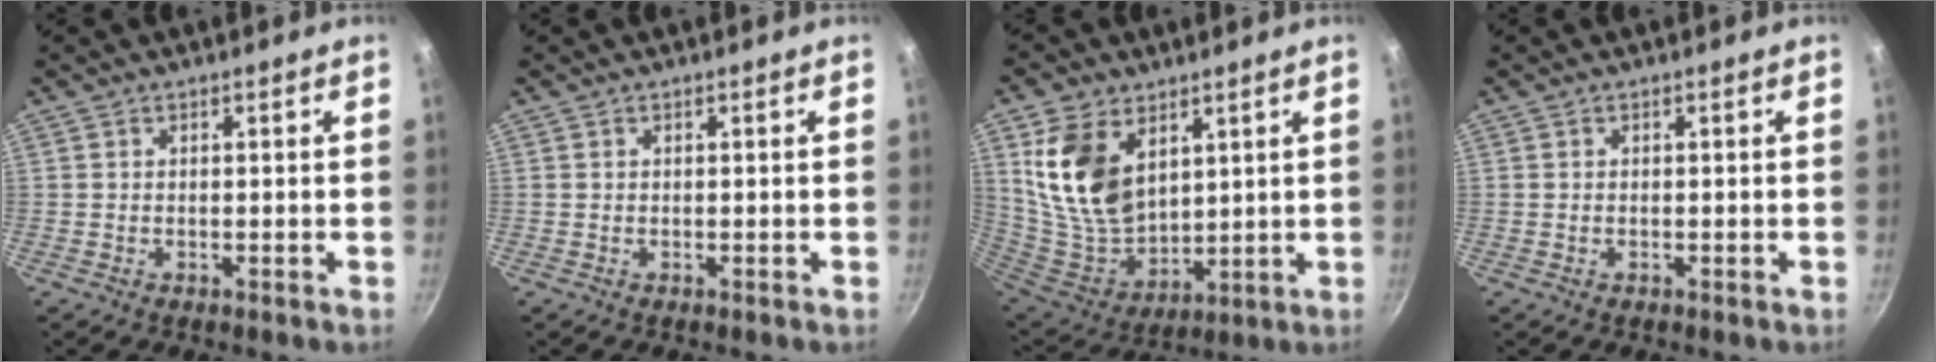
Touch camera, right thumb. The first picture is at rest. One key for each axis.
{"total": 0.0}
{"total": 16.4, "fx": 6.5, "fy": 10.6, "fz": 10.6, "tx": -0.187, "ty": -0.045, "tz": 0.141}
{"total": 0.0}